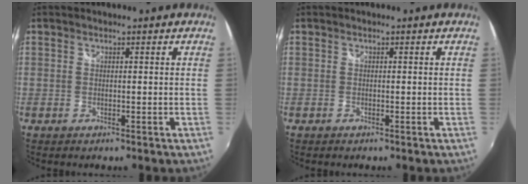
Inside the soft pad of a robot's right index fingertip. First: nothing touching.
{"total": 0.0}